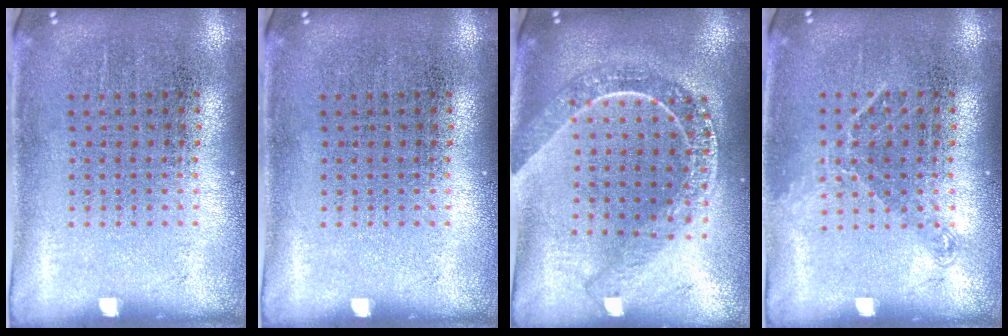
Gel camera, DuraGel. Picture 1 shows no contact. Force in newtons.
{"total": 0.0}
{"total": 2.2, "press": 1.8, "slide": 1.2}
{"total": 1.1, "press": 0.8, "slide": 0.6}